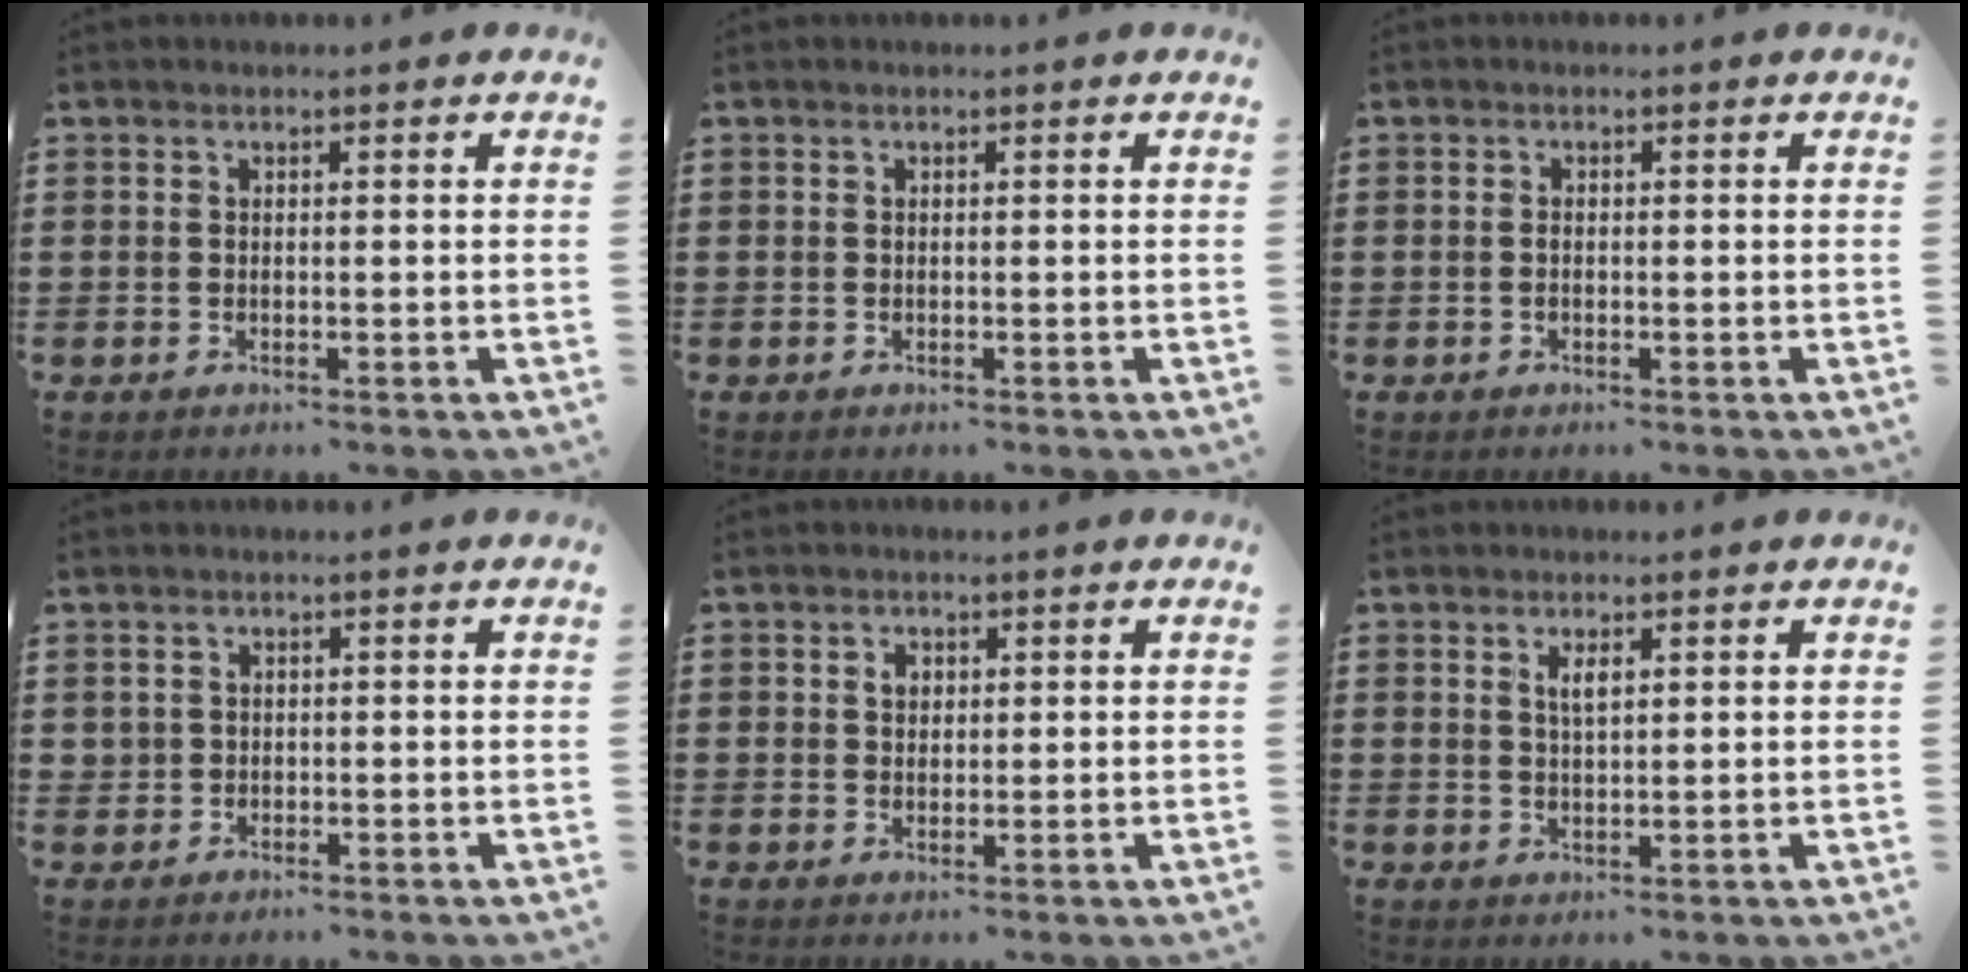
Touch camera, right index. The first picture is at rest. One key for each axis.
{"total": 0.0}
{"total": 0.5, "fx": -0.3, "fy": 0.3, "fz": 0.4, "tx": -0.010, "ty": -0.002, "tz": -0.005}
{"total": 0.8, "fx": -0.2, "fy": 0.8, "fz": 0.1, "tx": -0.004, "ty": 0.003, "tz": -0.006}
{"total": 1.6, "fx": 0.5, "fy": 1.2, "fz": 0.9, "tx": -0.022, "ty": 0.006, "tz": 0.009}
{"total": 2.0, "fx": 0.9, "fy": 0.6, "fz": 1.7, "tx": -0.037, "ty": 0.002, "tz": 0.014}